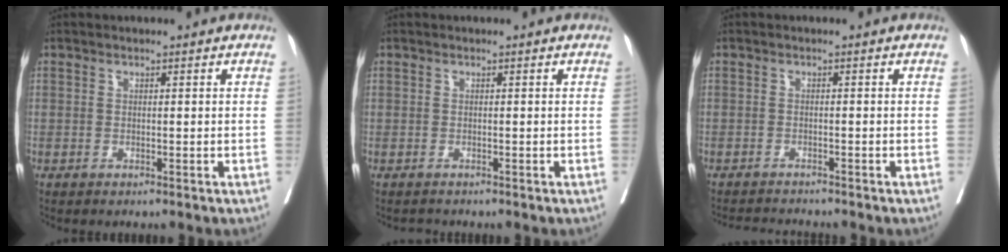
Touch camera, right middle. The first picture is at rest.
{"total": 0.6, "force": [-0.5, 0.3, -0.3], "torque": [0.002, 0.001, -0.011]}
{"total": 3.7, "force": [-3.6, -0.3, 0.5], "torque": [-0.003, -0.014, -0.058]}